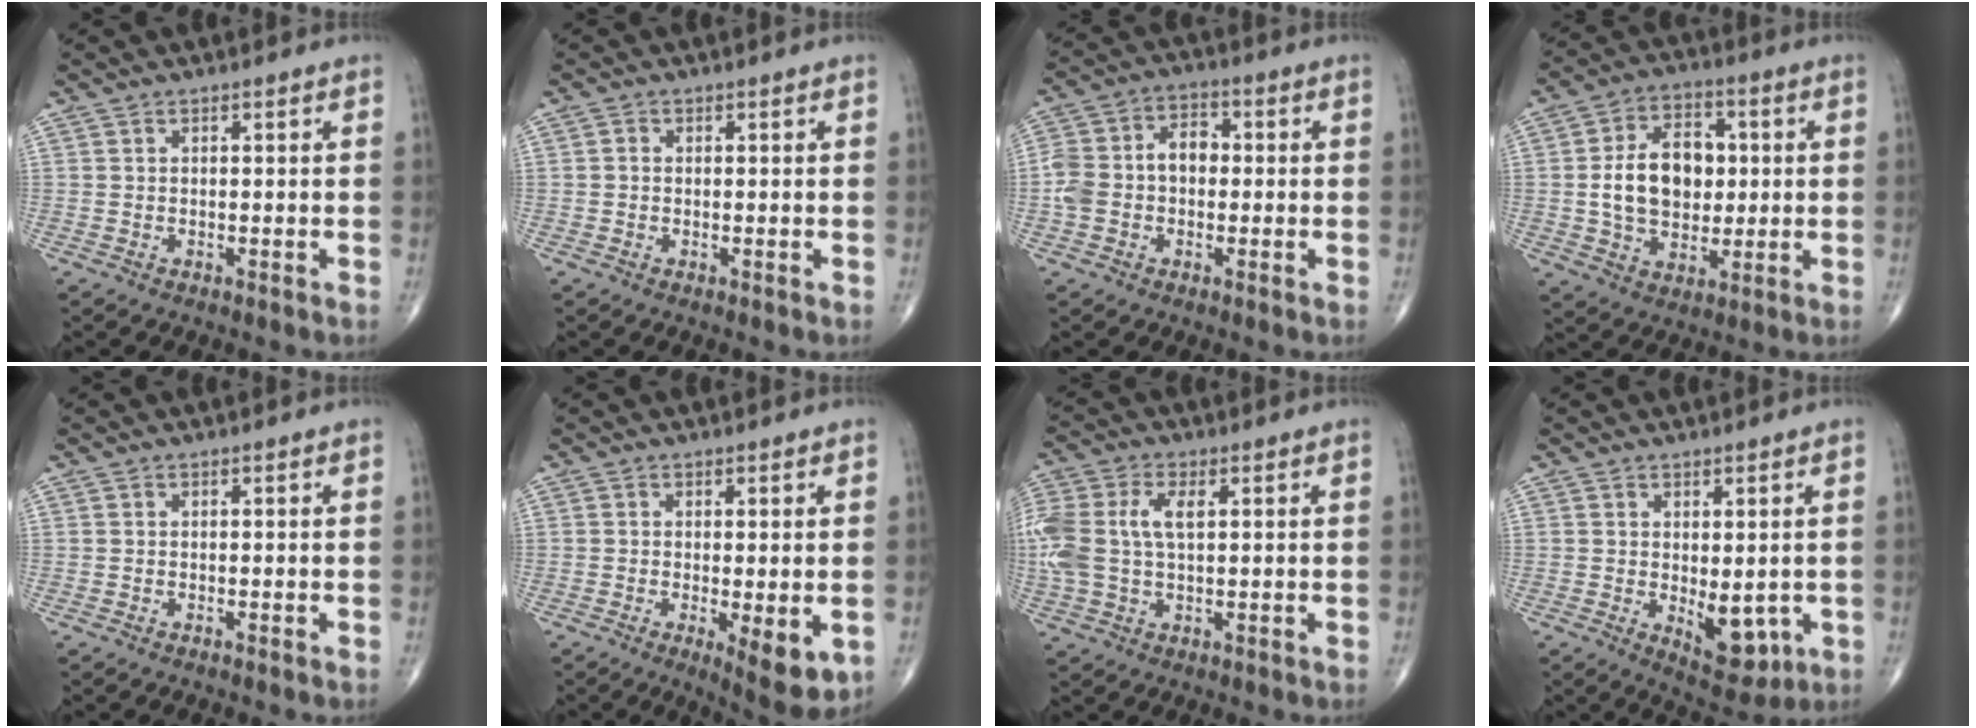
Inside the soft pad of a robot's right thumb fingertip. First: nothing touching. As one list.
[{"total": 0.8, "force": [-0.1, 0.7, 0.3], "torque": [-0.002, 0.002, -0.003]}, {"total": 9.3, "force": [-0.5, 6.7, 6.4], "torque": [-0.117, 0.038, -0.019]}, {"total": 13.7, "force": [0.8, 9.5, 9.8], "torque": [-0.139, 0.010, 0.016]}, {"total": 0.0}, {"total": 7.6, "force": [-1.8, 2.4, 6.9], "torque": [-0.092, -0.021, -0.022]}, {"total": 13.0, "force": [2.0, 7.5, 10.5], "torque": [-0.273, 0.020, 0.040]}, {"total": 7.2, "force": [-1.0, 3.6, 6.2], "torque": [-0.062, -0.014, 0.002]}]